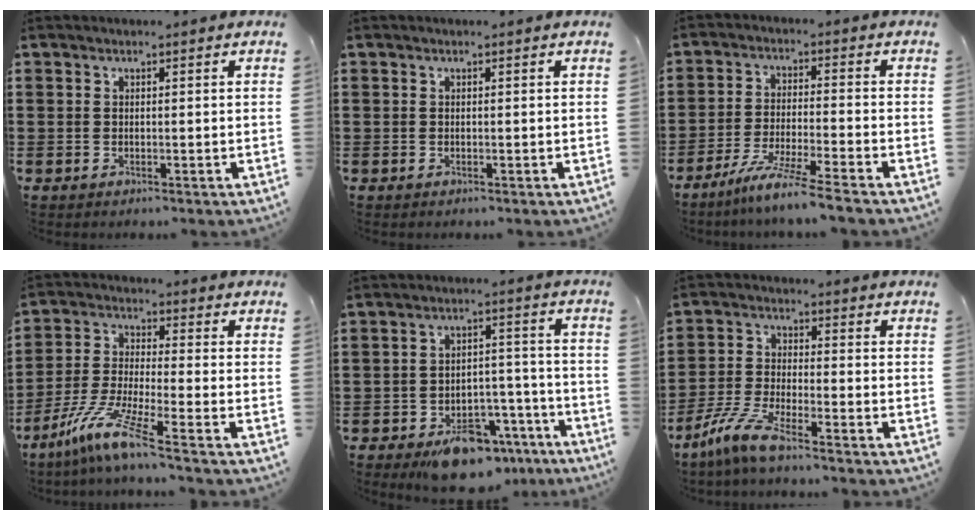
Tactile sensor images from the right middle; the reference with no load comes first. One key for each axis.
{"total": 0.0}
{"total": 6.8, "fx": -5.7, "fy": -0.8, "fz": 3.5, "tx": -0.065, "ty": -0.019, "tz": -0.108}
{"total": 8.5, "fx": -6.0, "fy": 0.0, "fz": 6.1, "tx": -0.139, "ty": -0.022, "tz": -0.121}
{"total": 8.7, "fx": -7.2, "fy": 3.5, "fz": 3.6, "tx": -0.040, "ty": 0.040, "tz": -0.125}
{"total": 6.5, "fx": -5.0, "fy": 0.5, "fz": 4.2, "tx": -0.109, "ty": -0.017, "tz": -0.102}